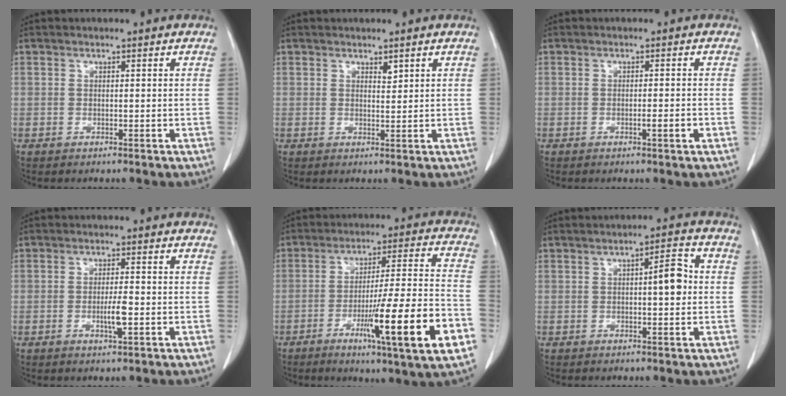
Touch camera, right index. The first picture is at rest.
{"total": 1.1, "force": [0.8, 0.4, 0.6], "torque": [-0.011, -0.006, 0.013]}
{"total": 3.6, "force": [-1.4, -0.1, 3.4], "torque": [-0.049, -0.005, -0.022]}
{"total": 3.5, "force": [-1.0, 0.4, 3.3], "torque": [-0.061, -0.003, -0.016]}
{"total": 18.6, "force": [-7.3, -0.1, 17.0], "torque": [-0.248, -0.017, -0.112]}
{"total": 4.7, "force": [0.2, 1.1, 4.6], "torque": [-0.065, 0.011, -0.002]}